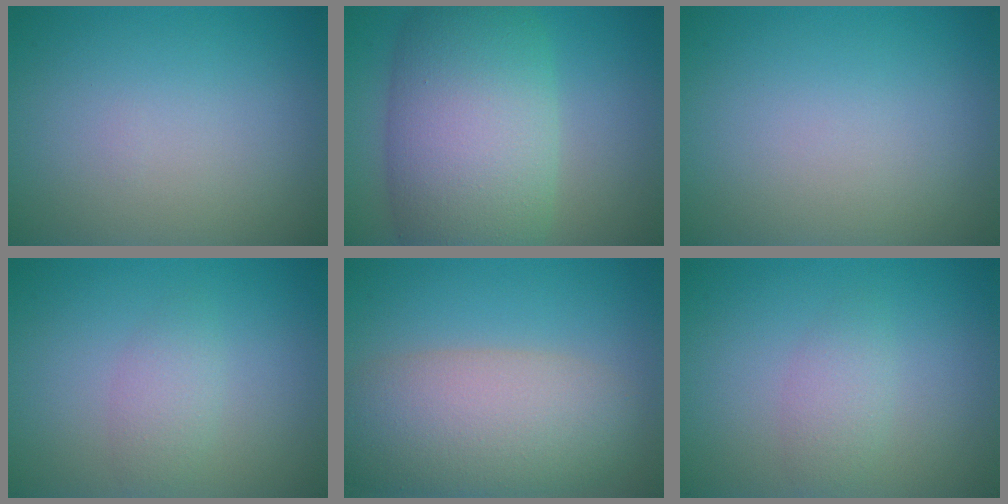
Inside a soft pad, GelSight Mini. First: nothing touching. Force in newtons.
{"total": 11.3, "press": 11.3, "slide": 0.5}
{"total": 0.0}
{"total": 1.8, "press": 1.8, "slide": 0.1}
{"total": 8.2, "press": 8.2, "slide": 0.3}
{"total": 1.8, "press": 1.8, "slide": 0.1}